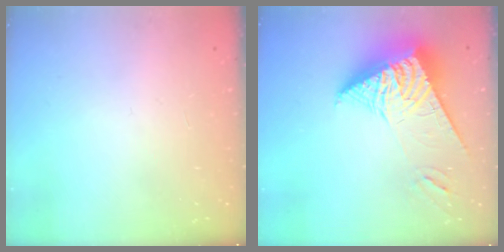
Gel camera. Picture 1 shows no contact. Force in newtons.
{"total": 12.1, "press": 12.0, "slide": 1.3}